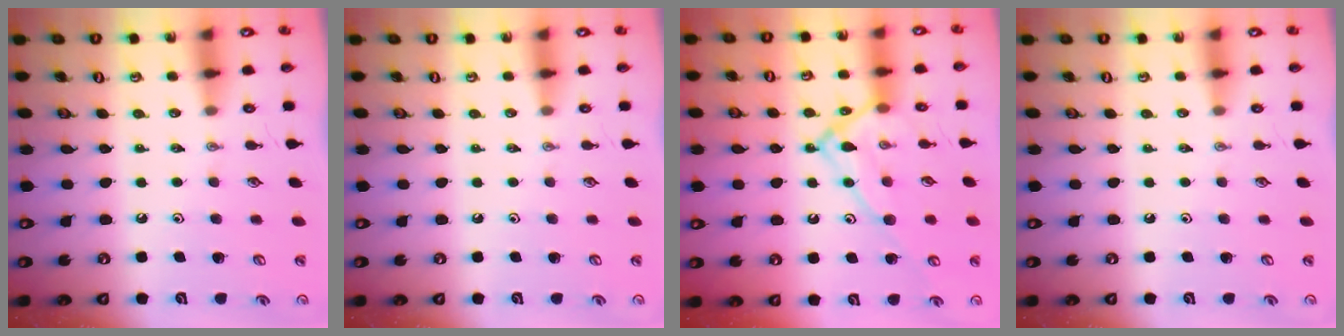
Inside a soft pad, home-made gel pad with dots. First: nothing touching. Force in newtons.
{"total": 0.0}
{"total": 15.6, "press": 15.5, "slide": 1.3}
{"total": 0.0}